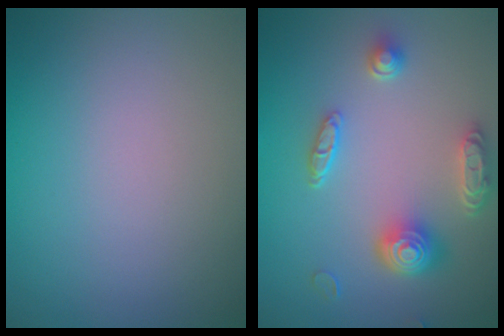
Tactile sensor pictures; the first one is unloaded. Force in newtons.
{"total": 4.9, "press": 4.0, "slide": 2.8}